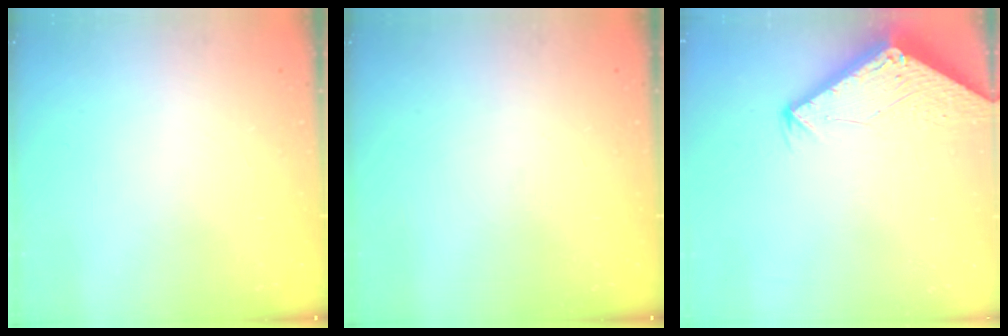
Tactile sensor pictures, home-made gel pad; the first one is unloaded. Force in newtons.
{"total": 0.0}
{"total": 2.8, "press": 2.8, "slide": 0.1}